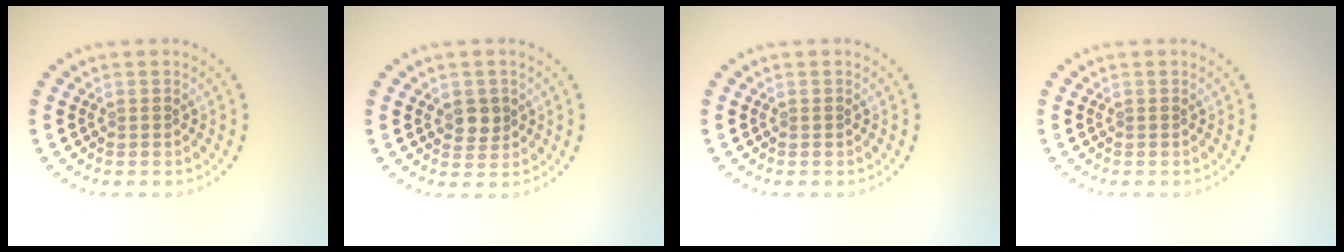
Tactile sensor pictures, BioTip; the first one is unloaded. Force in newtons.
{"total": 1.9, "press": 1.7, "slide": 0.7}
{"total": 0.0}
{"total": 0.0}